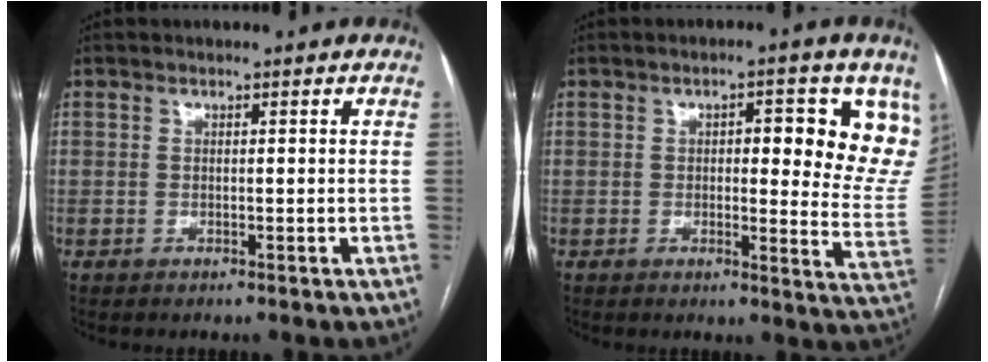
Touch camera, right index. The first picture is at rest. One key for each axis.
{"total": 12.7, "fx": 4.8, "fy": 4.0, "fz": 11.0, "tx": -0.120, "ty": -0.011, "tz": 0.046}